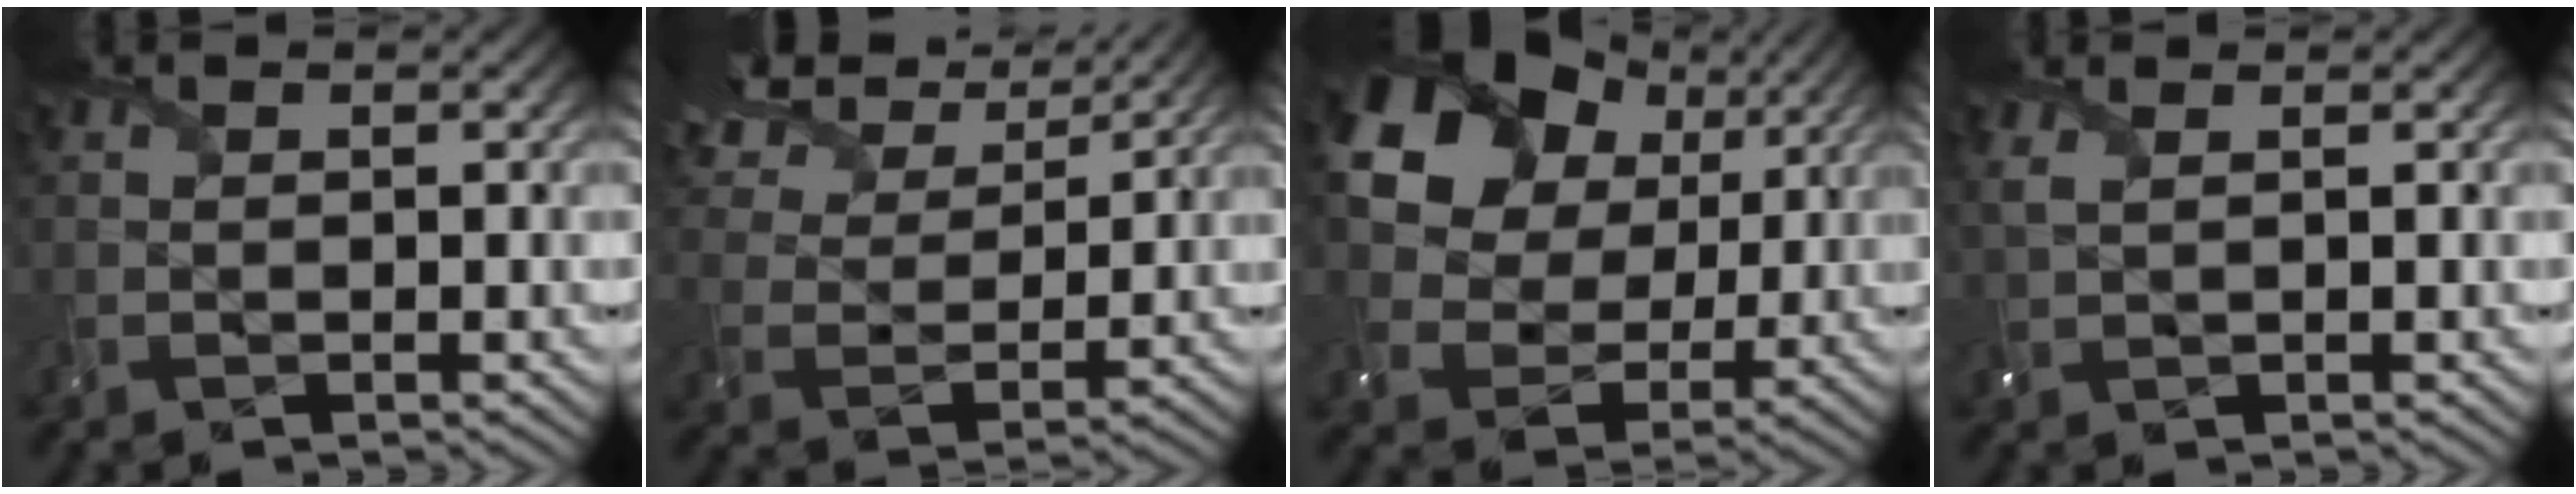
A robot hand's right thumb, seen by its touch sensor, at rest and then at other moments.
{"total": 12.0, "force": [9.1, 4.5, 6.4], "torque": [-0.187, 0.021, 0.146]}
{"total": 16.6, "force": [7.9, 12.1, 8.2], "torque": [-0.202, 0.055, 0.144]}
{"total": 1.8, "force": [1.0, 0.5, 1.3], "torque": [-0.040, 0.005, 0.024]}